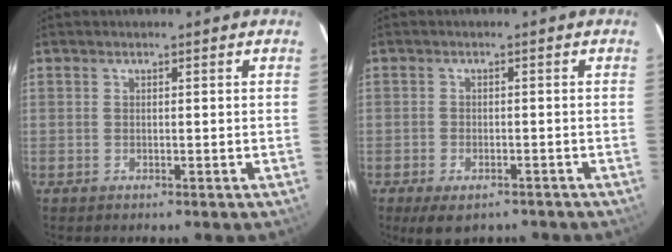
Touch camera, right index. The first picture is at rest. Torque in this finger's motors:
{"motor_torque": [0.66, -0.92, 0.29, 0.04]}